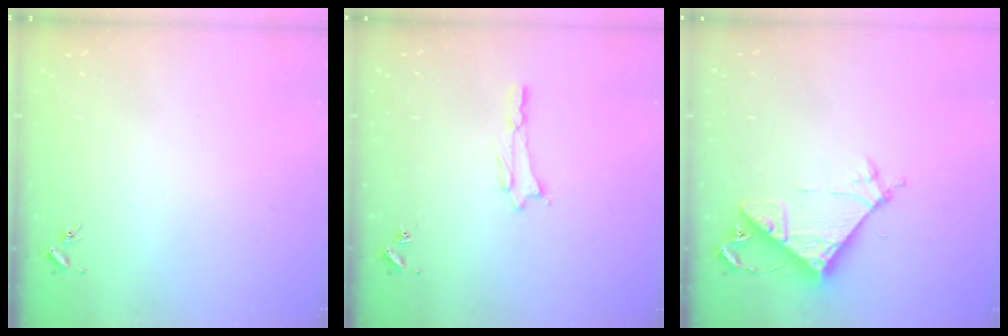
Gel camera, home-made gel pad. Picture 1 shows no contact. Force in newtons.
{"total": 0.7, "press": 0.7, "slide": 0.1}
{"total": 8.7, "press": 8.7, "slide": 0.4}